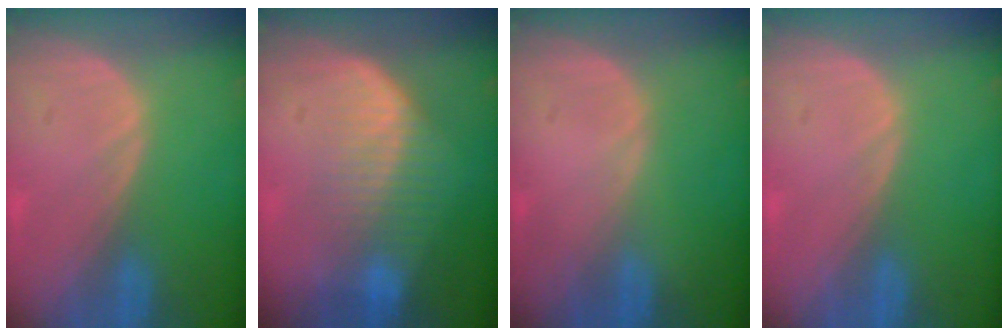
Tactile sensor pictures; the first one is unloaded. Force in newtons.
{"total": 7.2, "press": 6.7, "slide": 2.7}
{"total": 0.0}
{"total": 0.0}